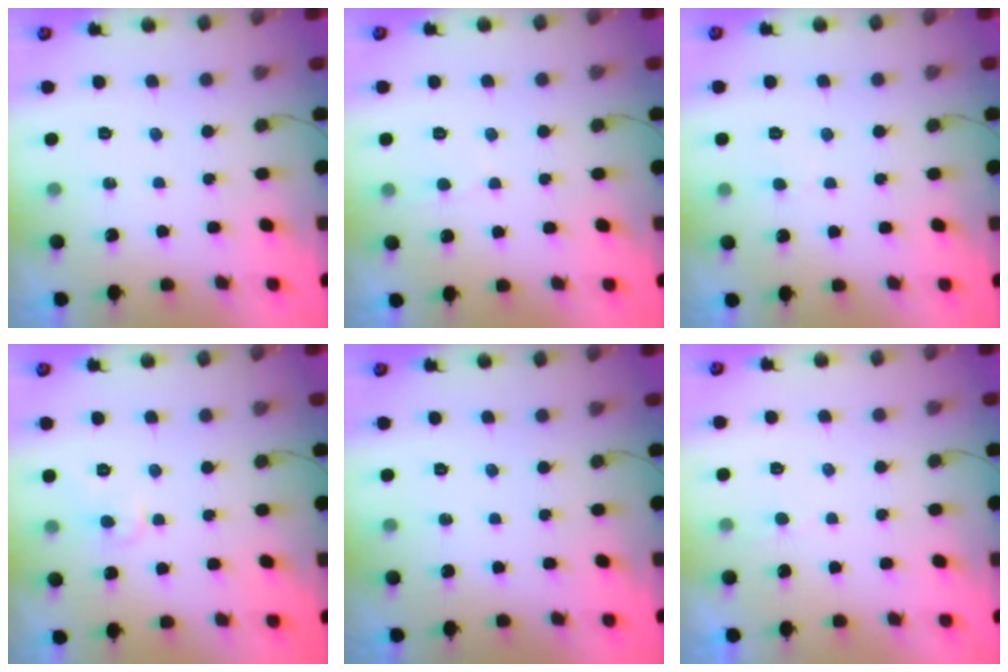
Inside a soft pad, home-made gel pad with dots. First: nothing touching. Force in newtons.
{"total": 2.7, "press": 2.7, "slide": 0.3}
{"total": 2.3, "press": 2.3, "slide": 0.2}
{"total": 4.8, "press": 4.8, "slide": 0.2}
{"total": 0.0}
{"total": 1.6, "press": 1.6, "slide": 0.2}